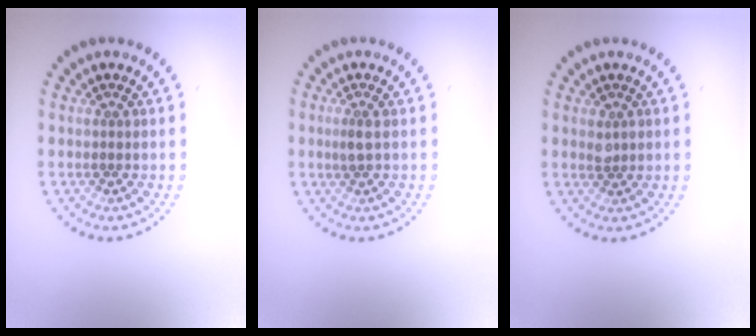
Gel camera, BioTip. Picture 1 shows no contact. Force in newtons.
{"total": 1.1, "press": 0.9, "slide": 0.6}
{"total": 1.1, "press": 1.1, "slide": 0.1}